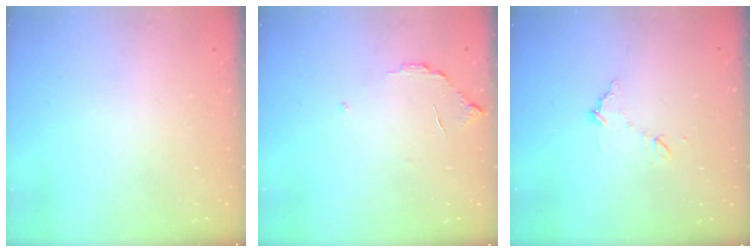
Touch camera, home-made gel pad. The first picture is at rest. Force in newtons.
{"total": 4.9, "press": 4.9, "slide": 0.4}
{"total": 7.5, "press": 7.5, "slide": 0.5}